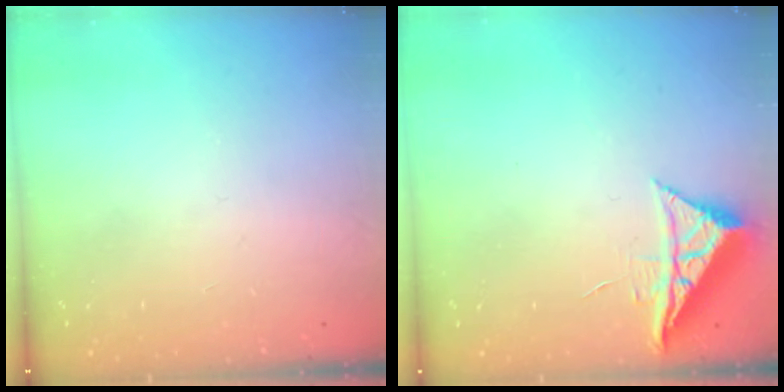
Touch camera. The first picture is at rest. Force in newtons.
{"total": 7.1, "press": 7.1, "slide": 0.2}